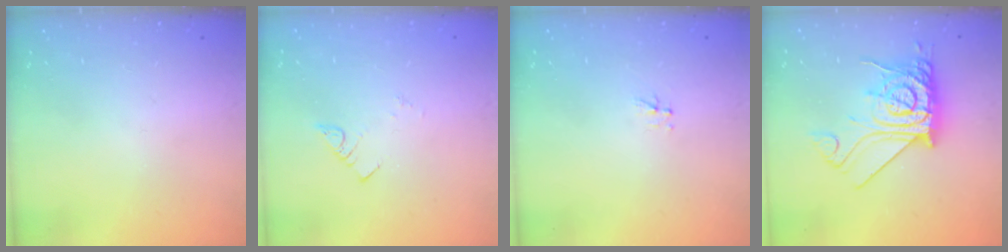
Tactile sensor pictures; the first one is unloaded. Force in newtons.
{"total": 1.9, "press": 1.9, "slide": 0.1}
{"total": 3.0, "press": 3.0, "slide": 0.3}
{"total": 15.8, "press": 15.7, "slide": 1.4}